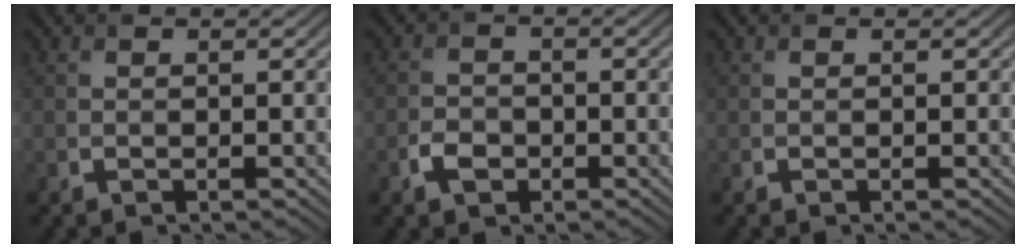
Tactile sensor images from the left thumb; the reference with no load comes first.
{"total": 2.8, "force": [-1.4, 2.0, 1.3], "torque": [-0.026, 0.001, -0.031]}
{"total": 0.0}